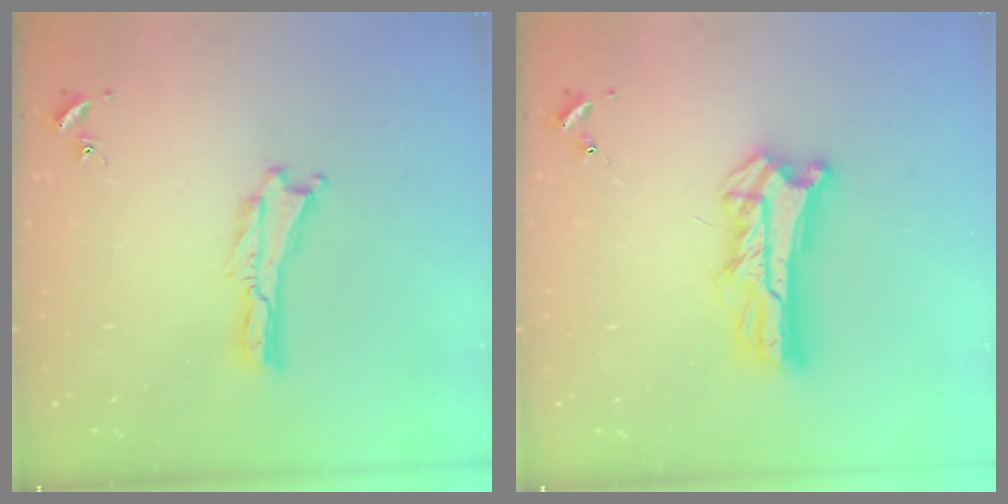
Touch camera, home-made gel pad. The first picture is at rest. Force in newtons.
{"total": 9.5, "press": 9.5, "slide": 0.8}